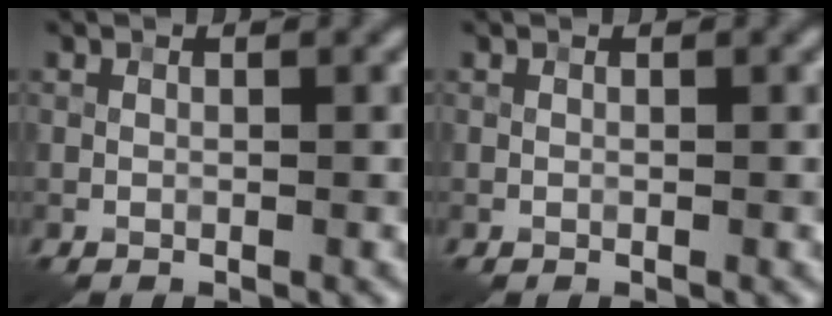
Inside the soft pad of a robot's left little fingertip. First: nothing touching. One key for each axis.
{"total": 0.0}